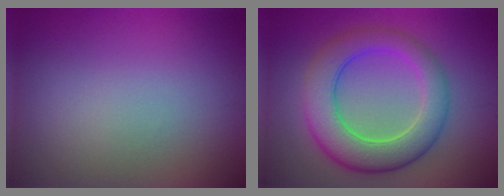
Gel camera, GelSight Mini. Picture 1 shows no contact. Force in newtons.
{"total": 7.5, "press": 7.5, "slide": 0.3}